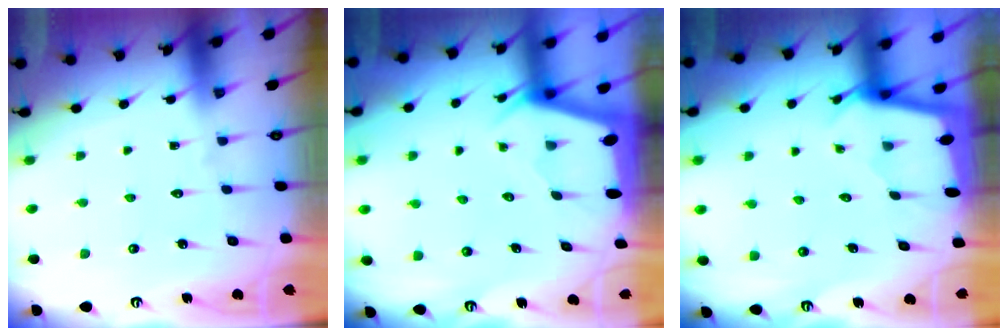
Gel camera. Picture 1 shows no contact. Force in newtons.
{"total": 1.9, "press": 1.8, "slide": 0.3}
{"total": 1.7, "press": 1.7, "slide": 0.2}